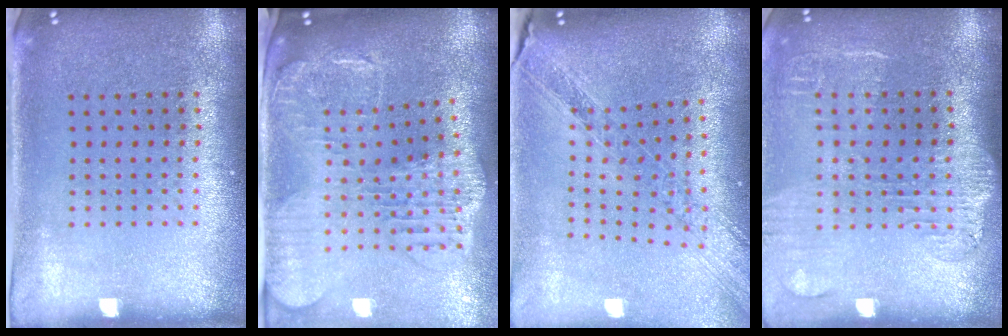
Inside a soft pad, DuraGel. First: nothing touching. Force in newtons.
{"total": 2.7, "press": 2.3, "slide": 1.4}
{"total": 1.4, "press": 1.3, "slide": 0.5}
{"total": 1.9, "press": 1.6, "slide": 1.0}